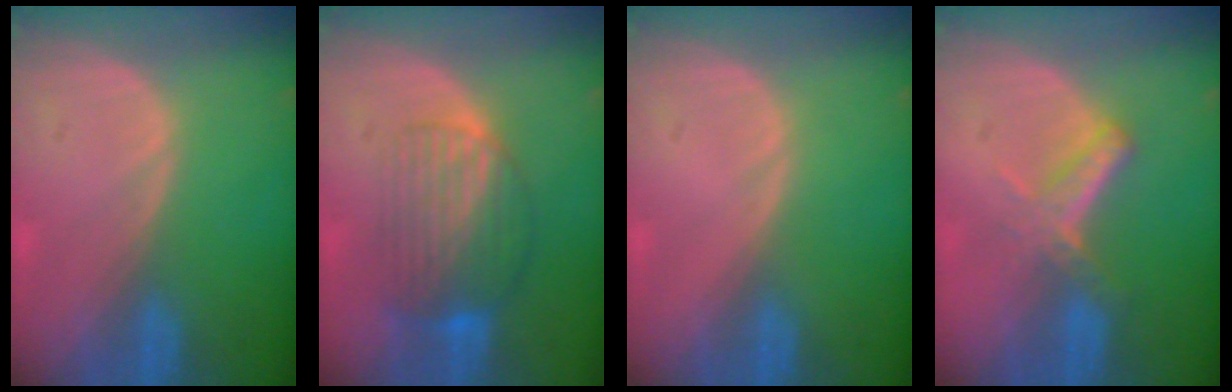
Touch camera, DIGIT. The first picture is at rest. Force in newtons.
{"total": 8.0, "press": 7.1, "slide": 3.7}
{"total": 0.0}
{"total": 5.6, "press": 4.7, "slide": 3.0}